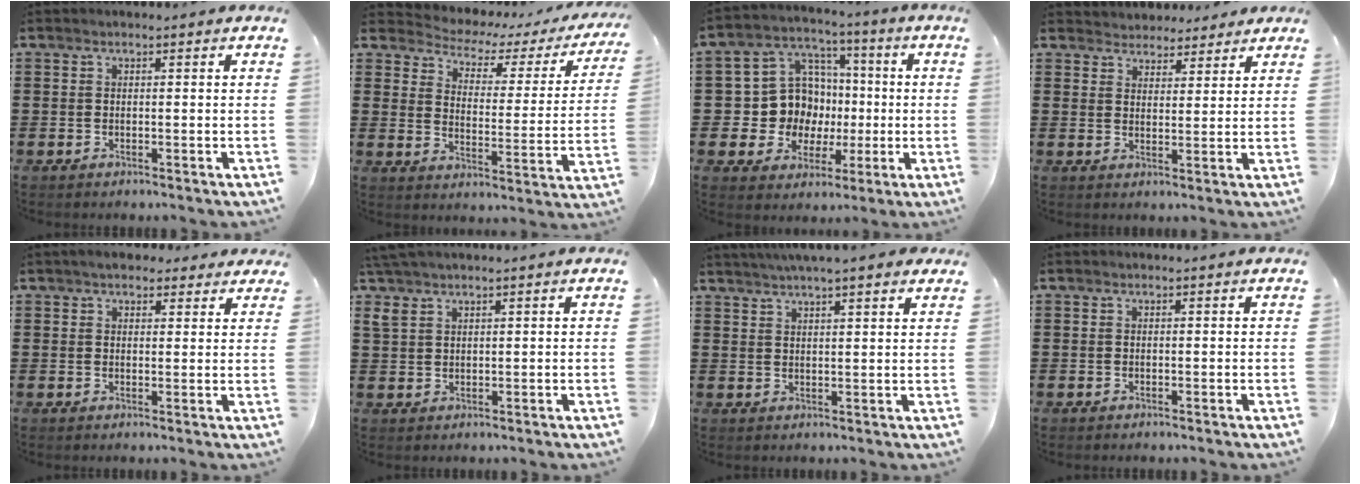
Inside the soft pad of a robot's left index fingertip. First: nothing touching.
{"total": 2.5, "force": [2.1, 1.2, 0.8], "torque": [-0.036, -0.019, 0.023]}
{"total": 10.9, "force": [0.2, 10.4, 3.2], "torque": [-0.107, -0.002, 0.017]}
{"total": 3.5, "force": [3.2, 1.3, -0.3], "torque": [-0.009, -0.008, 0.060]}
{"total": 3.5, "force": [2.9, 1.5, 1.2], "torque": [-0.034, 0.003, 0.053]}
{"total": 2.8, "force": [2.1, 0.9, 1.7], "torque": [-0.040, 0.003, 0.041]}
{"total": 3.7, "force": [3.2, -0.3, 1.7], "torque": [-0.043, -0.007, 0.057]}
{"total": 0.0}